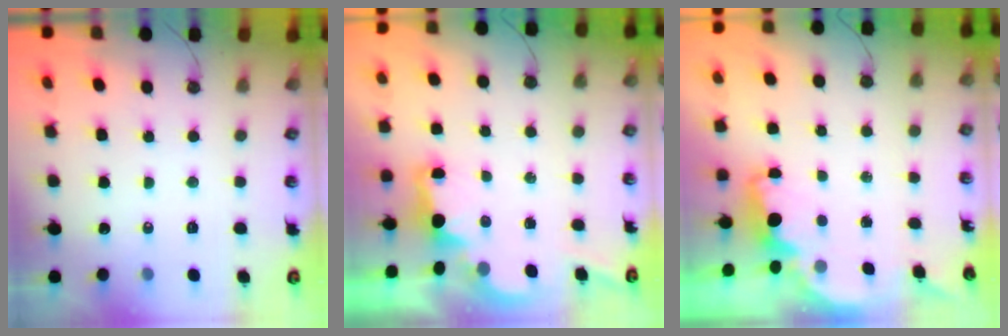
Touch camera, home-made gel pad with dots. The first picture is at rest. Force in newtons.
{"total": 2.1, "press": 1.9, "slide": 0.8}
{"total": 1.7, "press": 1.5, "slide": 0.7}